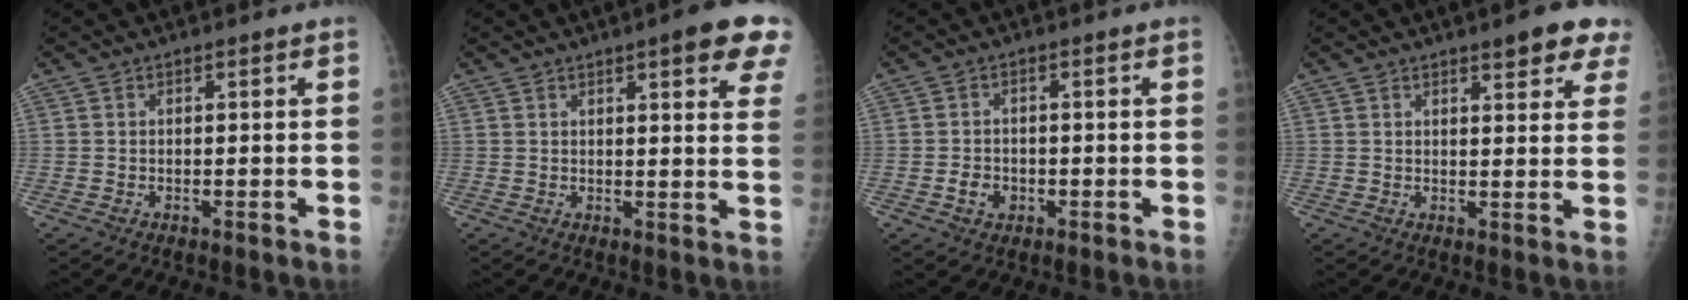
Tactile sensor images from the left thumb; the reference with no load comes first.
{"total": 11.2, "force": [6.5, 2.1, 8.9], "torque": [-0.085, -0.019, 0.069]}
{"total": 3.1, "force": [-1.1, 2.6, 1.4], "torque": [-0.010, 0.007, -0.014]}
{"total": 7.8, "force": [5.3, 2.2, 5.4], "torque": [-0.041, -0.019, 0.058]}